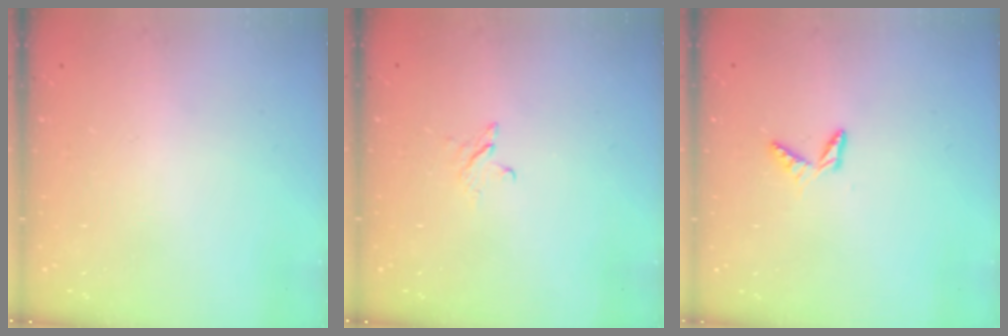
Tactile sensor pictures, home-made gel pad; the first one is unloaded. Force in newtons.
{"total": 2.5, "press": 2.5, "slide": 0.3}
{"total": 4.0, "press": 3.9, "slide": 0.3}